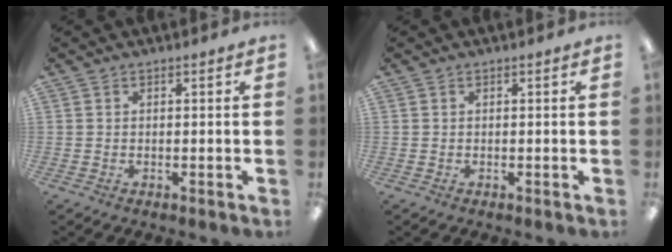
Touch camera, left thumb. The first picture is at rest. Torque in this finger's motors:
{"motor_torque": [-0.01, 0.01, -0.07, -0.04, 0.00]}